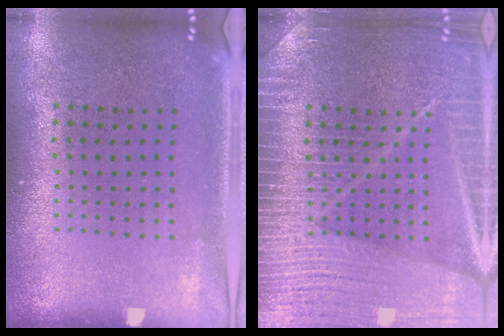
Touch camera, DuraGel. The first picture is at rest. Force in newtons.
{"total": 6.8, "press": 6.8, "slide": 1.0}